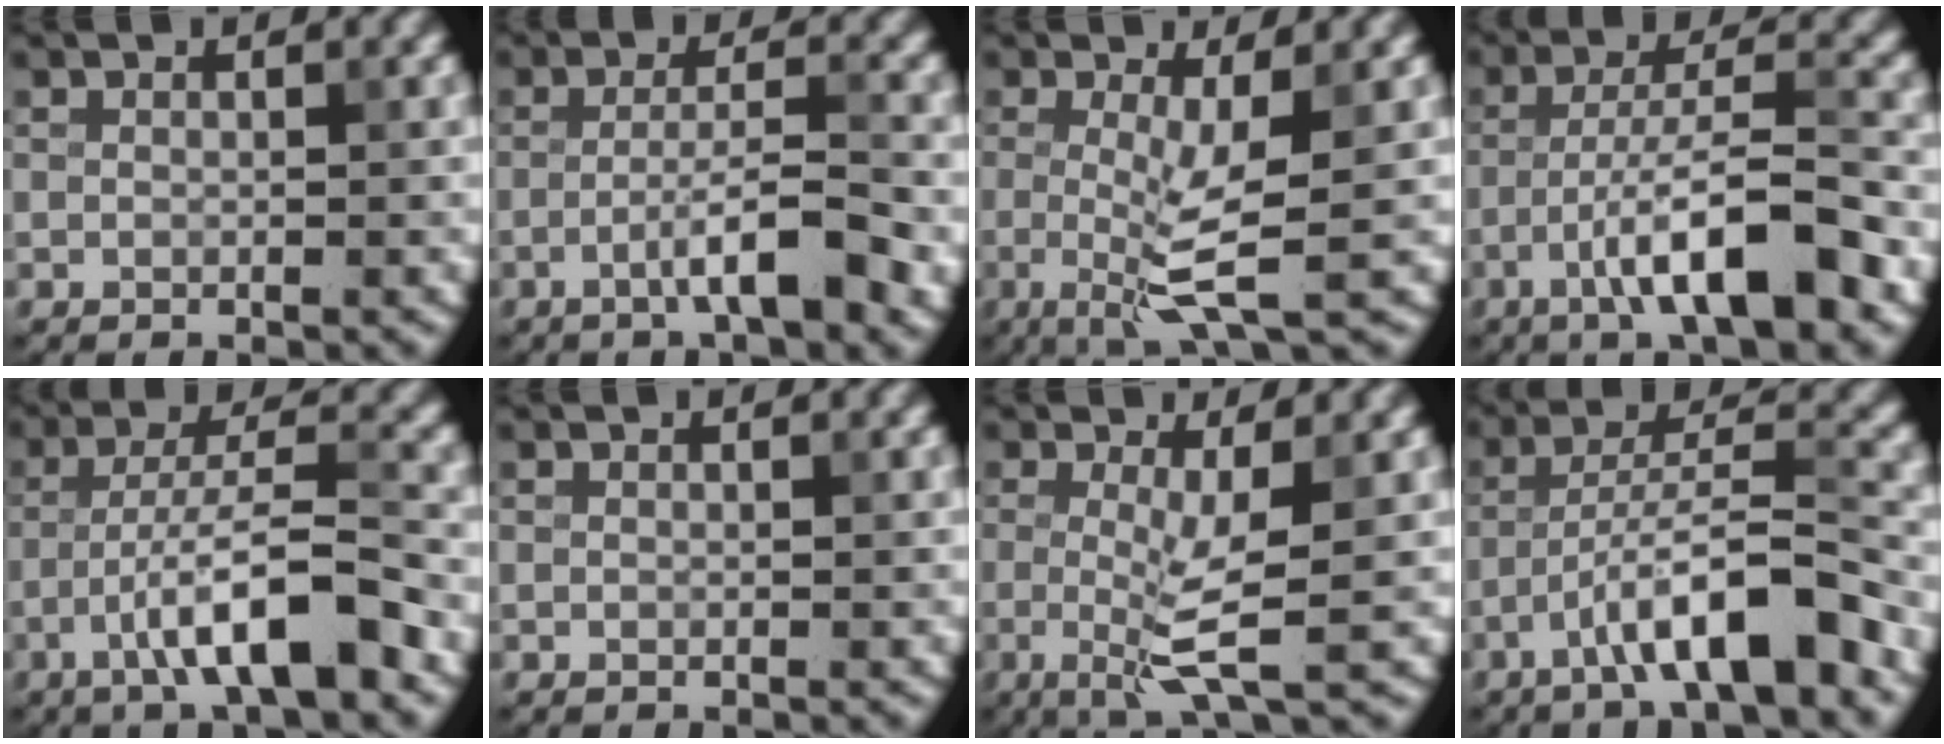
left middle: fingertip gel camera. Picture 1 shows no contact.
{"total": 5.0, "force": [-2.1, 0.7, 4.4], "torque": [-0.074, 0.009, -0.038]}
{"total": 4.9, "force": [-0.5, 0.9, 4.8], "torque": [-0.092, -0.012, -0.012]}
{"total": 8.6, "force": [-4.1, 1.7, 7.3], "torque": [-0.117, 0.015, -0.071]}
{"total": 7.5, "force": [-3.6, 1.3, 6.5], "torque": [-0.109, 0.015, -0.064]}
{"total": 0.0}
{"total": 4.4, "force": [-0.4, 0.7, 4.3], "torque": [-0.087, -0.013, -0.011]}
{"total": 7.9, "force": [-4.4, 1.4, 6.4], "torque": [-0.106, 0.021, -0.072]}